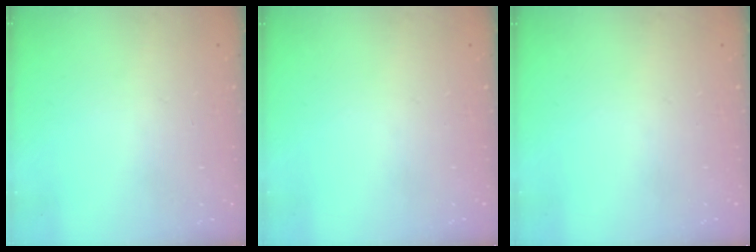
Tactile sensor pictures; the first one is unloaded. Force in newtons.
{"total": 0.0}
{"total": 0.0}